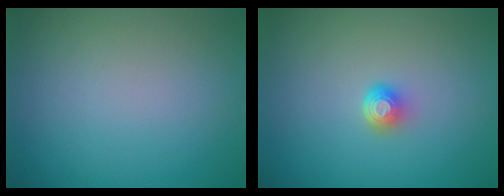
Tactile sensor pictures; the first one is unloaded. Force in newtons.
{"total": 1.8, "press": 1.3, "slide": 1.3}